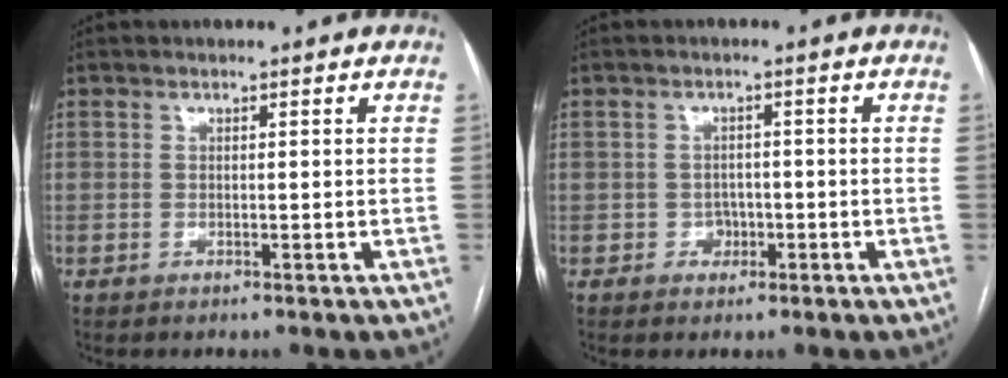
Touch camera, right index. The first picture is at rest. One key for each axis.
{"total": 2.4, "fx": -0.8, "fy": 2.0, "fz": 0.9, "tx": -0.006, "ty": 0.007, "tz": -0.010}